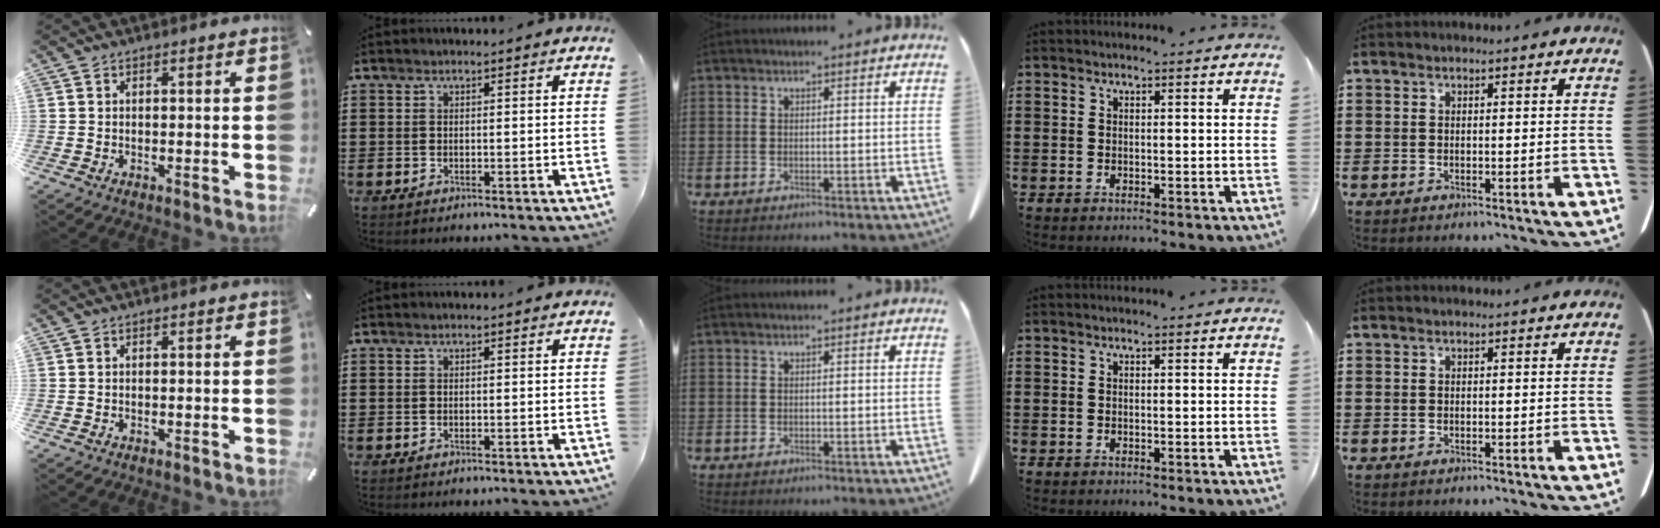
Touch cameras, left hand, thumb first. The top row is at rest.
{}